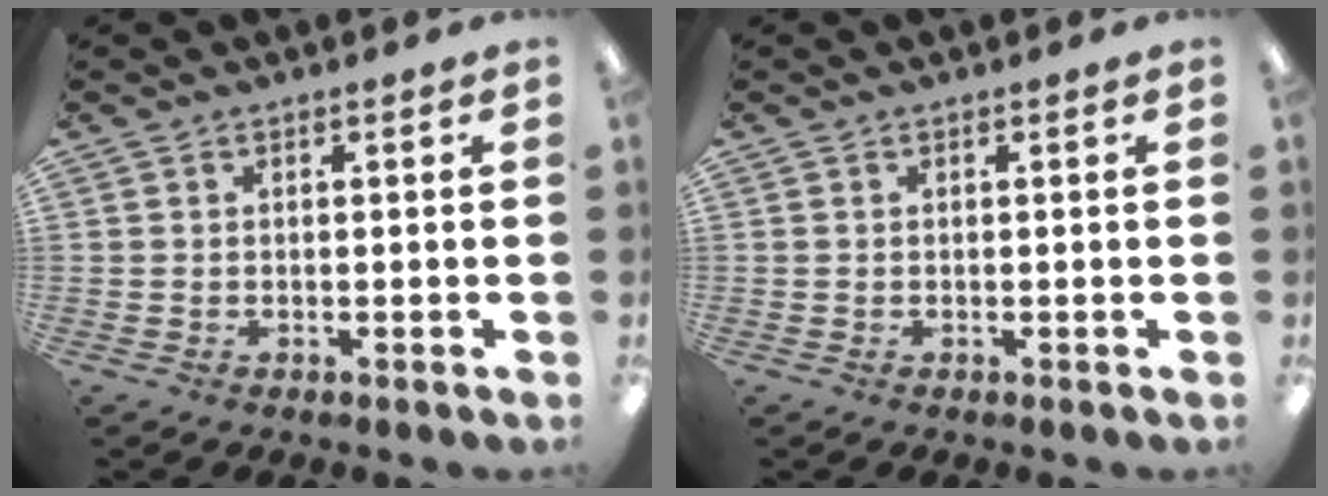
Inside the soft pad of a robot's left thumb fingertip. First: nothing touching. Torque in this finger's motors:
{"motor_torque": [-0.01, -0.01, 0.04, -0.01, 0.00]}